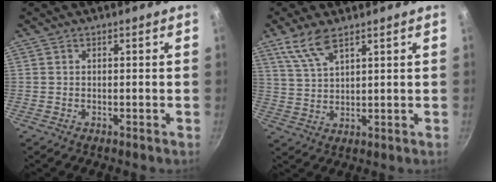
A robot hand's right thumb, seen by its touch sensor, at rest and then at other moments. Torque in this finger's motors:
{"motor_torque": [1.37, 3.62, 0.76, -0.01, 0.48]}